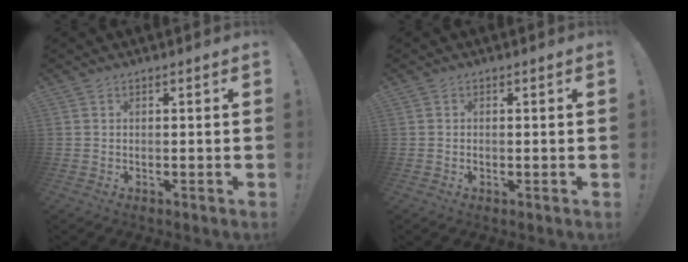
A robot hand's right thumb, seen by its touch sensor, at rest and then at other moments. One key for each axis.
{"total": 0.5, "fx": 0.0, "fy": 0.5, "fz": 0.1, "tx": 0.006, "ty": -0.001, "tz": -0.002}